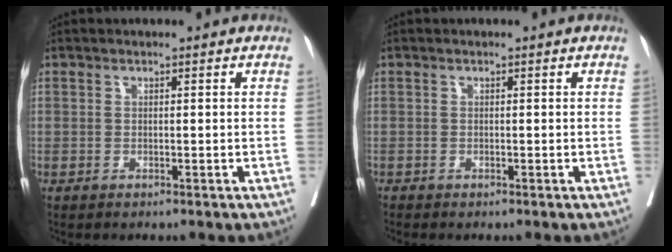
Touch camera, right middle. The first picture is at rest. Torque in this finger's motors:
{"motor_torque": [-0.05, -0.01, 0.05, 0.01]}